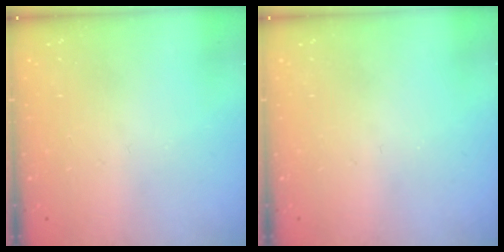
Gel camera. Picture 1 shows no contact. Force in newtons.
{"total": 0.0}